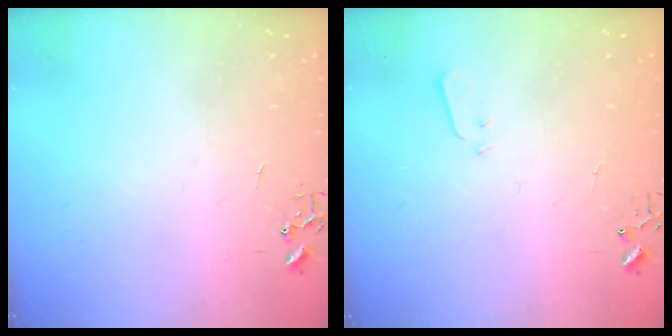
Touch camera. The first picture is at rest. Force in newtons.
{"total": 3.2, "press": 3.1, "slide": 0.7}